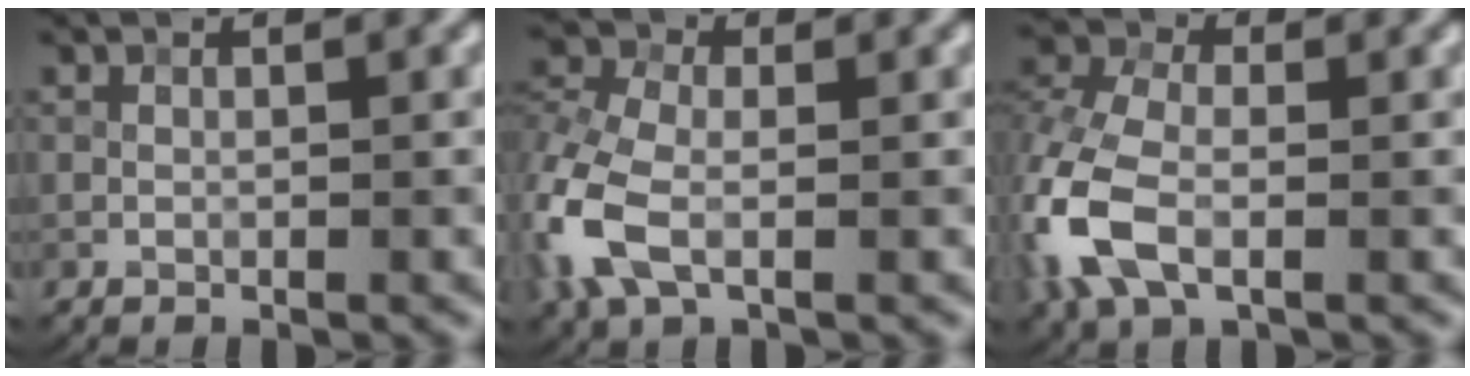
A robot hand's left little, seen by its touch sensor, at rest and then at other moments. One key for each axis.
{"total": 7.2, "fx": -1.8, "fy": 4.3, "fz": 5.5, "tx": -0.148, "ty": -0.002, "tz": -0.051}
{"total": 8.9, "fx": -2.4, "fy": 5.2, "fz": 6.7, "tx": -0.184, "ty": -0.006, "tz": -0.063}